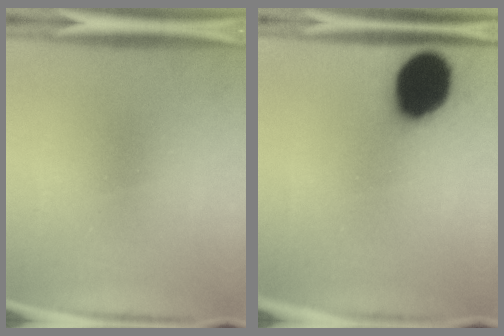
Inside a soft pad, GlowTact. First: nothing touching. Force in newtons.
{"total": 18.6}